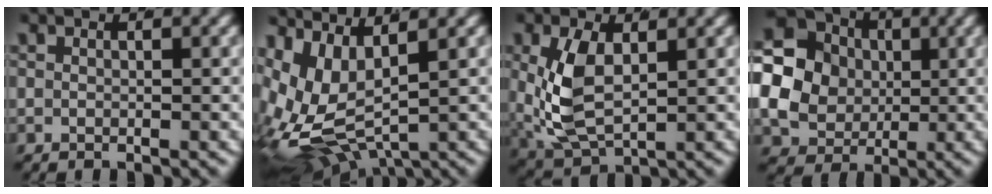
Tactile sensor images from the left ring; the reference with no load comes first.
{"total": 12.7, "force": [-1.1, 10.4, 7.2], "torque": [-0.195, -0.060, 0.001]}
{"total": 5.5, "force": [0.6, 3.5, 4.2], "torque": [-0.111, -0.019, 0.025]}
{"total": 18.0, "force": [2.5, 15.8, 8.2], "torque": [-0.214, -0.038, 0.037]}